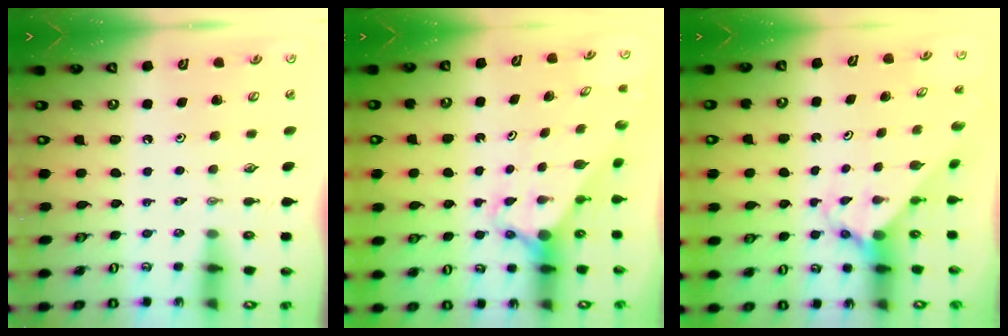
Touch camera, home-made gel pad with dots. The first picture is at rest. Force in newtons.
{"total": 2.9, "press": 2.9, "slide": 0.3}
{"total": 3.4, "press": 3.4, "slide": 0.3}